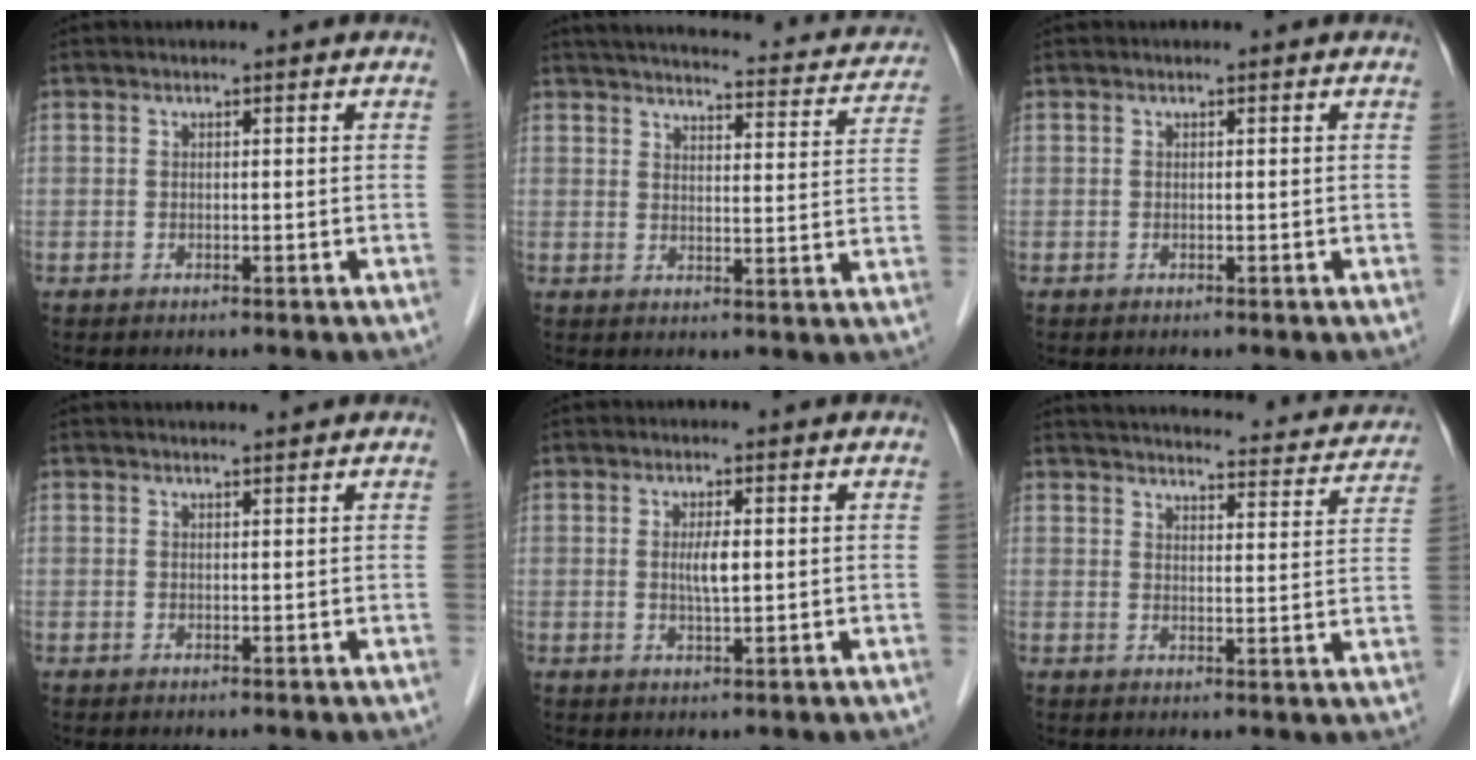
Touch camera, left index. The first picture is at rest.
{"total": 23.9, "force": [21.9, 4.9, 8.4], "torque": [-0.118, -0.014, 0.257]}
{"total": 0.0}
{"total": 2.2, "force": [2.2, -0.1, 0.6], "torque": [-0.008, 0.009, 0.031]}
{"total": 2.7, "force": [0.4, 0.3, 2.6], "torque": [-0.051, -0.002, 0.008]}
{"total": 24.3, "force": [22.9, 4.6, 6.7], "torque": [-0.097, -0.022, 0.271]}